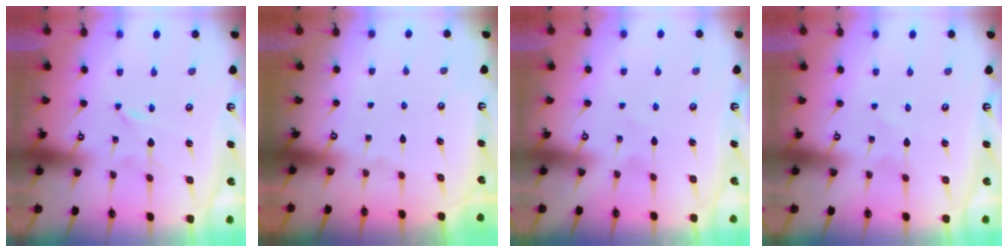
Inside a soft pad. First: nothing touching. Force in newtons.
{"total": 0.0}
{"total": 3.1, "press": 3.0, "slide": 0.3}
{"total": 0.6, "press": 0.6, "slide": 0.1}